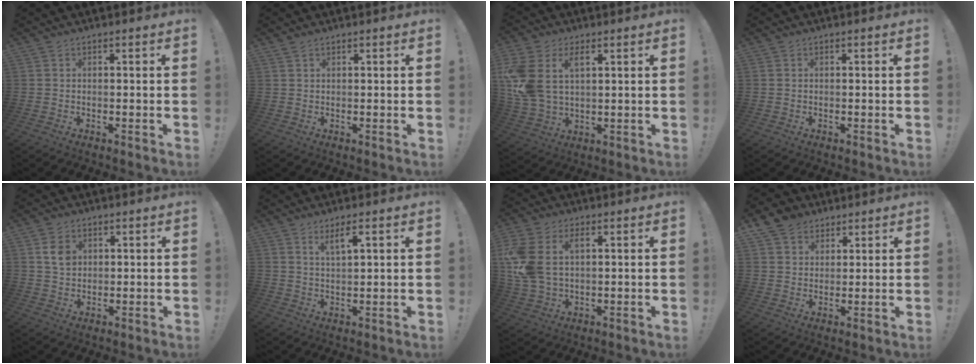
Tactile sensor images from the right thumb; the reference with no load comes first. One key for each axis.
{"total": 1.1, "fx": 0.9, "fy": 0.5, "fz": 0.3, "tx": 0.001, "ty": -0.004, "tz": 0.016}
{"total": 12.1, "fx": 4.5, "fy": 8.0, "fz": 7.9, "tx": -0.179, "ty": -0.015, "tz": 0.087}
{"total": 0.0}
{"total": 5.6, "fx": 1.8, "fy": 4.4, "fz": 2.9, "tx": -0.032, "ty": 0.000, "tz": 0.033}
{"total": 4.5, "fx": 2.6, "fy": 0.7, "fz": 3.6, "tx": -0.058, "ty": -0.011, "tz": 0.041}
{"total": 10.9, "fx": 3.2, "fy": 7.3, "fz": 7.4, "tx": -0.164, "ty": -0.005, "tz": 0.060}
{"total": 7.5, "fx": 5.0, "fy": 5.4, "fz": 1.4, "tx": -0.020, "ty": -0.030, "tz": 0.099}